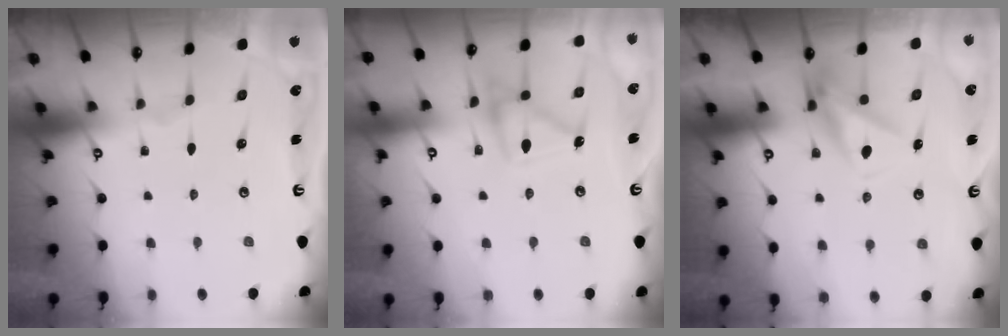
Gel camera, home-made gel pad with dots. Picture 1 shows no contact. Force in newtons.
{"total": 13.5, "press": 13.5, "slide": 0.6}
{"total": 7.9, "press": 7.7, "slide": 1.7}